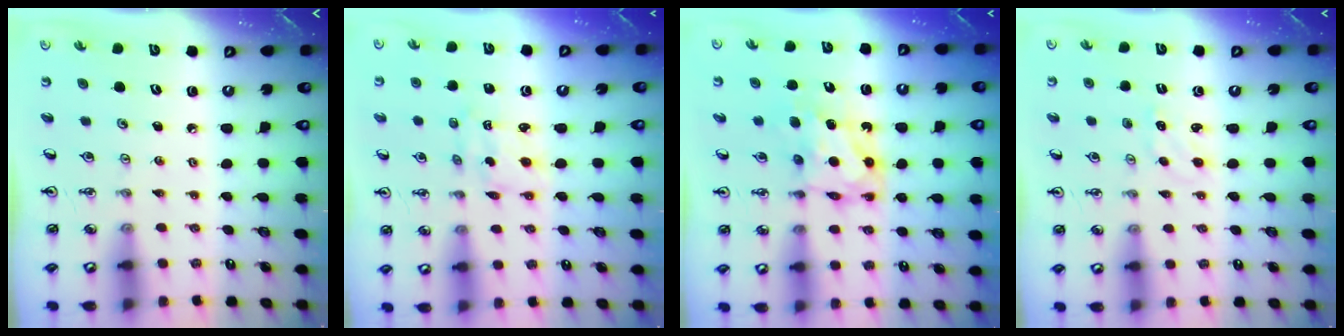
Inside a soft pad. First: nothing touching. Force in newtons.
{"total": 1.9, "press": 1.9, "slide": 0.4}
{"total": 6.6, "press": 6.6, "slide": 0.3}
{"total": 2.3, "press": 2.3, "slide": 0.2}